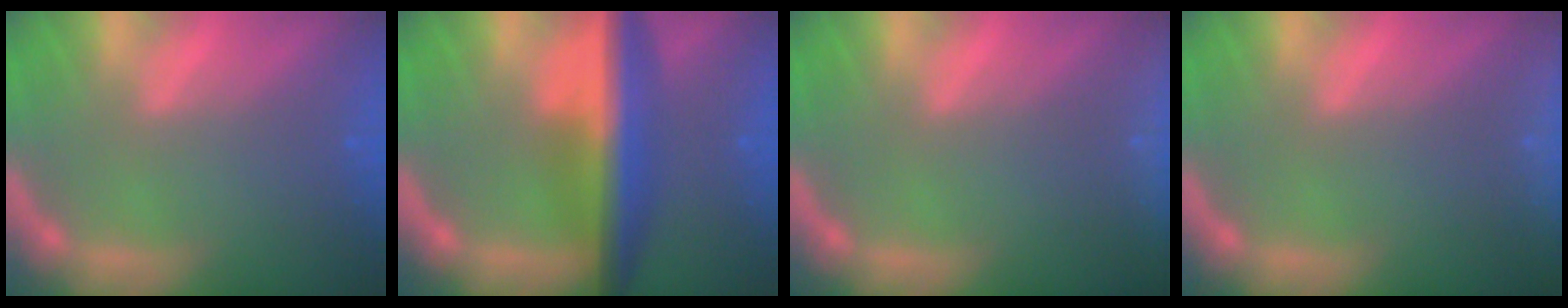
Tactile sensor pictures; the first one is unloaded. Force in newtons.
{"total": 8.0}
{"total": 9.0}
{"total": 9.5}